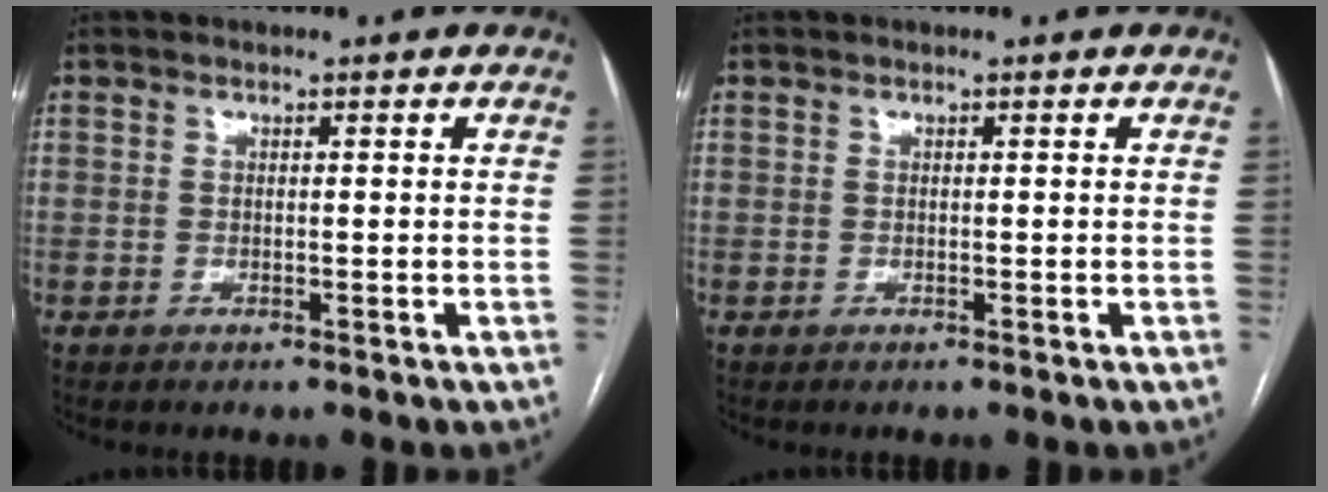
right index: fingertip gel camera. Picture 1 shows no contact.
{"total": 0.0}